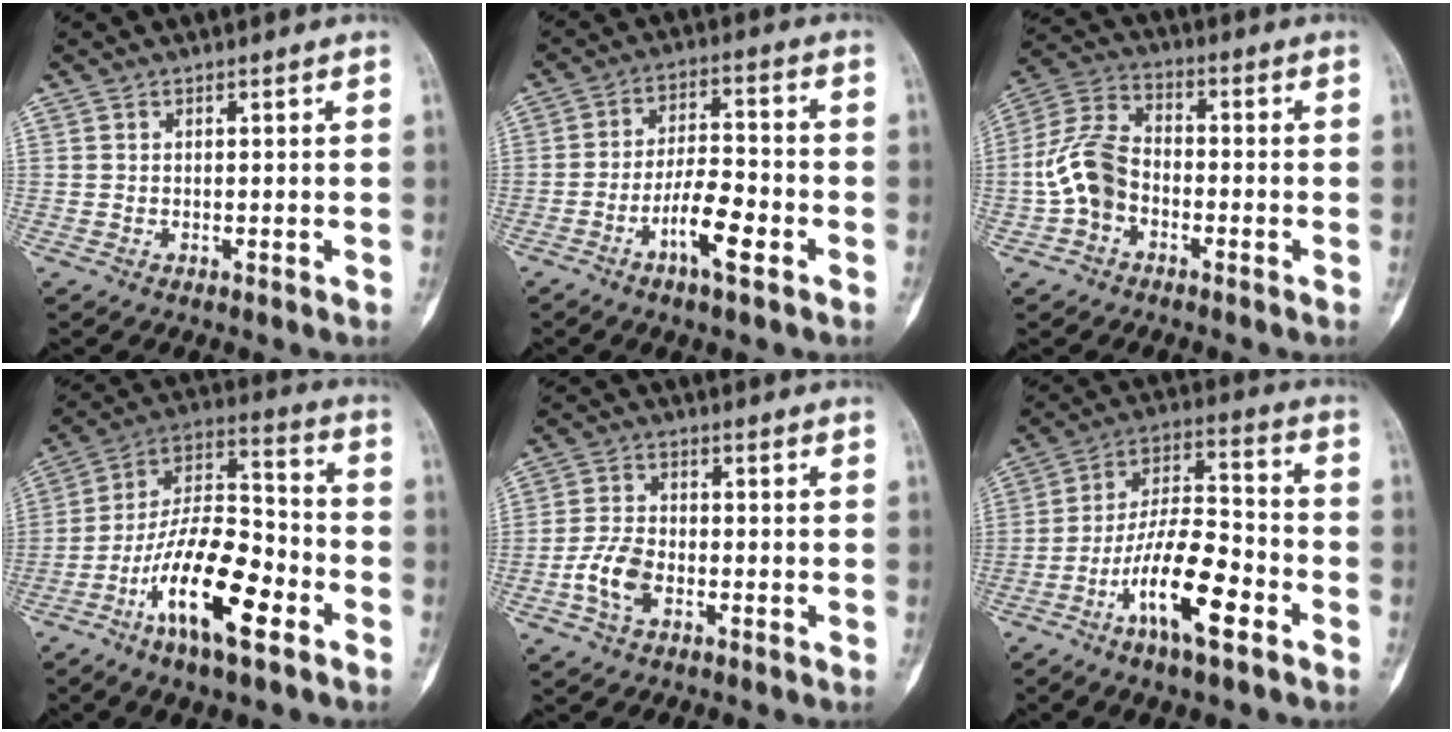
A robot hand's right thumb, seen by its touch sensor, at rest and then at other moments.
{"total": 9.1, "force": [-4.3, 2.8, 7.6], "torque": [-0.135, 0.028, -0.077]}
{"total": 10.0, "force": [-2.6, 7.0, 6.6], "torque": [-0.130, 0.038, -0.064]}
{"total": 19.2, "force": [-8.7, 7.0, 15.6], "torque": [-0.273, 0.060, -0.156]}
{"total": 6.5, "force": [-2.5, 3.8, 4.6], "torque": [-0.094, 0.017, -0.052]}
{"total": 15.7, "force": [-7.4, 5.1, 12.8], "torque": [-0.230, 0.057, -0.134]}